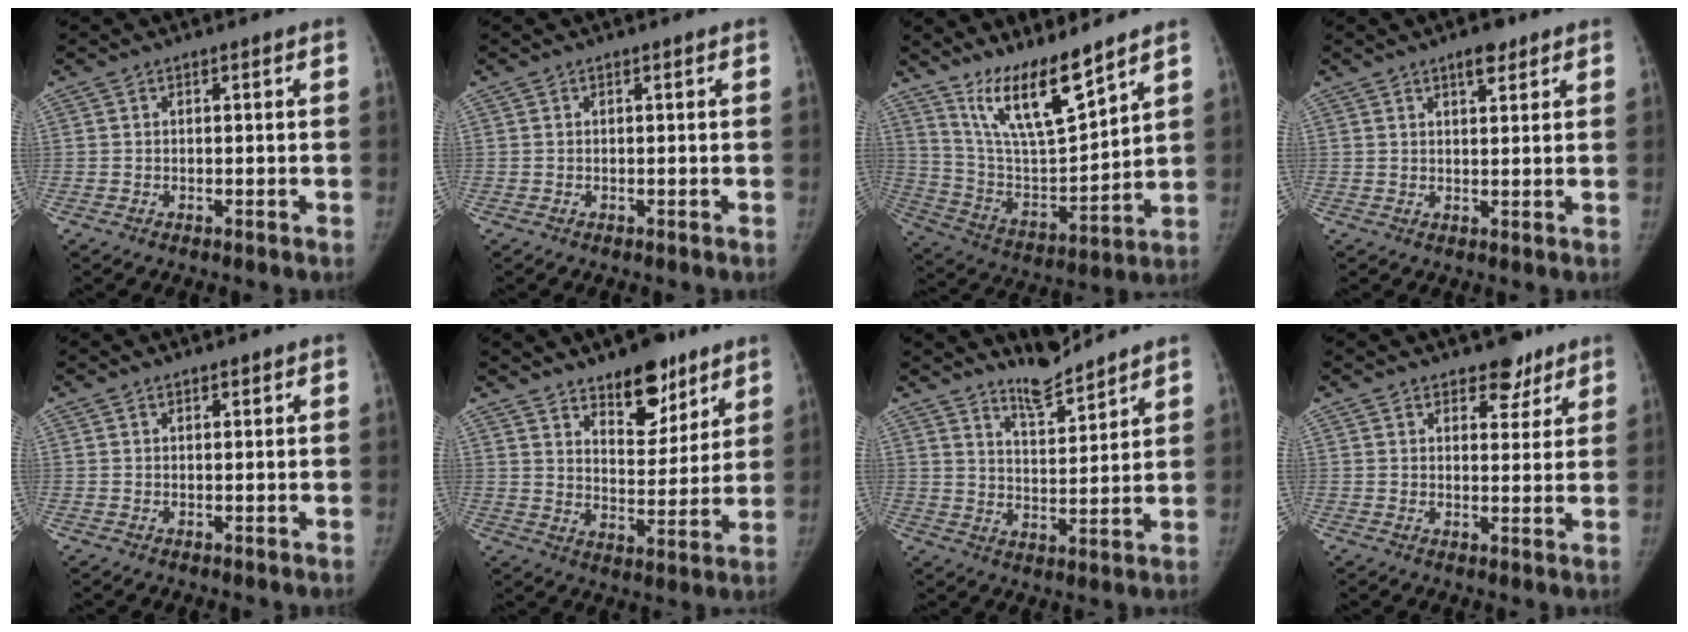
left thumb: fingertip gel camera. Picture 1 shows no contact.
{"total": 0.0}
{"total": 14.9, "force": [11.2, 3.2, 9.2], "torque": [-0.143, -0.075, 0.220]}
{"total": 3.8, "force": [2.5, 1.5, 2.4], "torque": [-0.025, -0.013, 0.037]}
{"total": 0.8, "force": [0.7, 0.3, 0.3], "torque": [-0.005, -0.005, 0.011]}
{"total": 12.8, "force": [9.0, 5.9, 6.9], "torque": [-0.061, -0.062, 0.143]}
{"total": 7.2, "force": [6.7, 1.4, 2.5], "torque": [-0.030, -0.056, 0.120]}
{"total": 5.4, "force": [4.0, 3.0, 2.0], "torque": [0.004, -0.023, 0.058]}